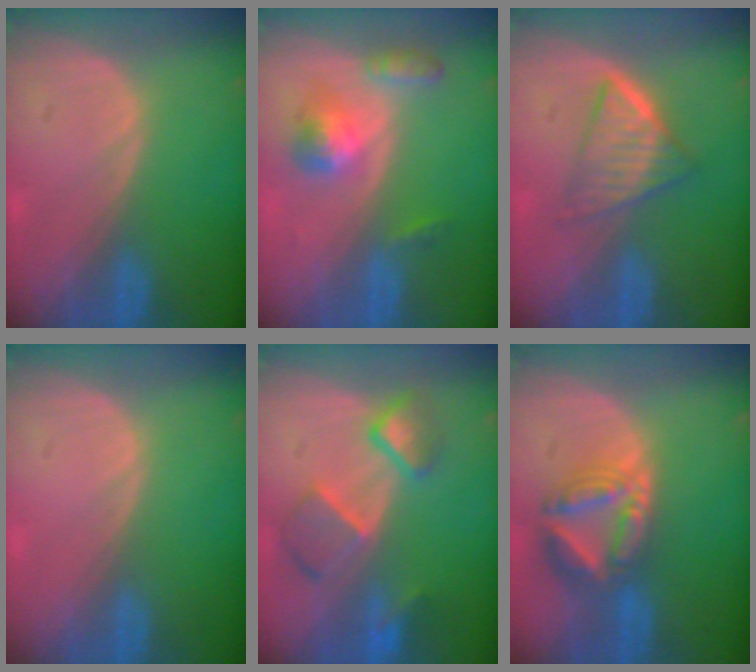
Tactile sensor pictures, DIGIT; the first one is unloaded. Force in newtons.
{"total": 5.6, "press": 5.1, "slide": 2.3}
{"total": 6.5, "press": 5.5, "slide": 3.5}
{"total": 0.0}
{"total": 7.5, "press": 6.7, "slide": 3.4}
{"total": 8.2, "press": 7.1, "slide": 4.1}